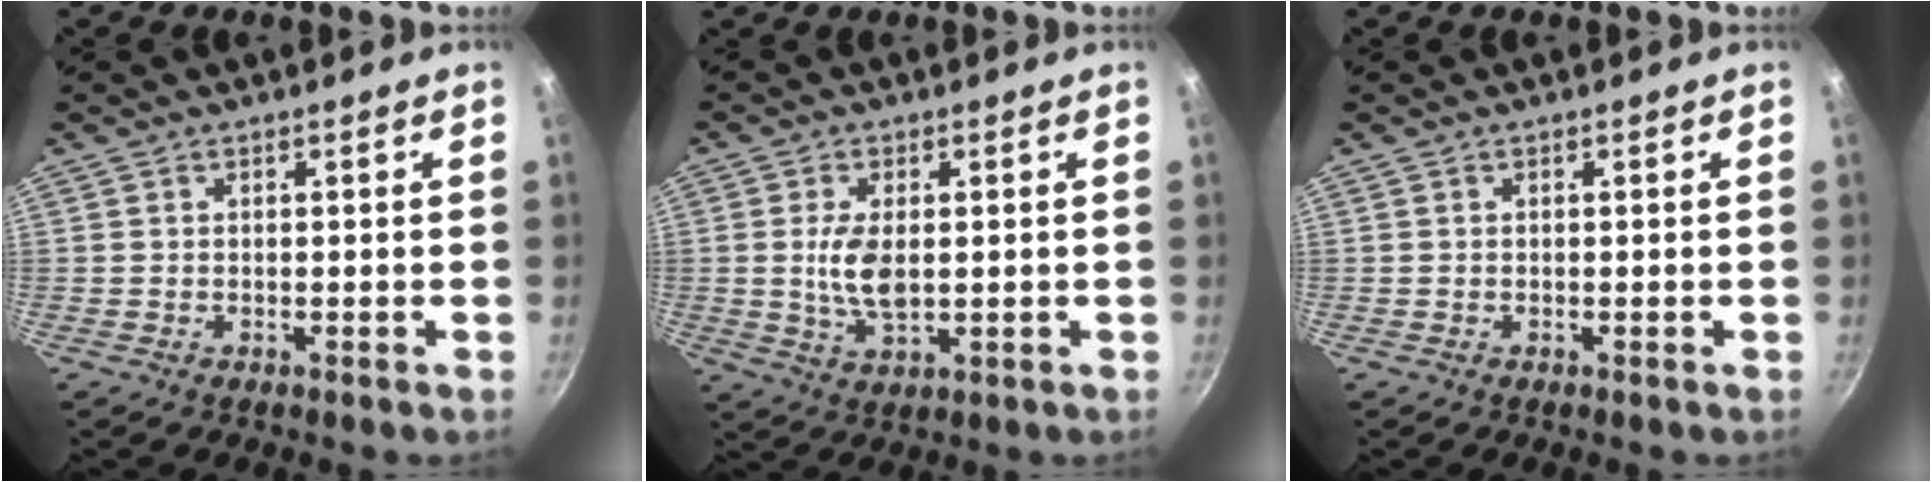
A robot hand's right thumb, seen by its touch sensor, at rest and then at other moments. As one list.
[{"total": 6.8, "force": [0.3, 3.5, 5.8], "torque": [-0.117, -0.007, 0.009]}, {"total": 0.0}]